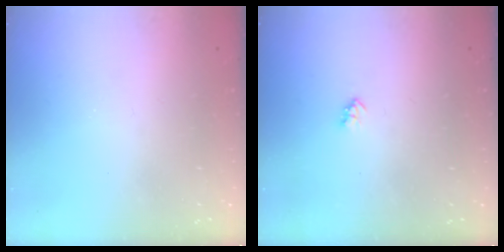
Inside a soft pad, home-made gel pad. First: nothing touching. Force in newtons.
{"total": 2.0, "press": 2.0, "slide": 0.3}